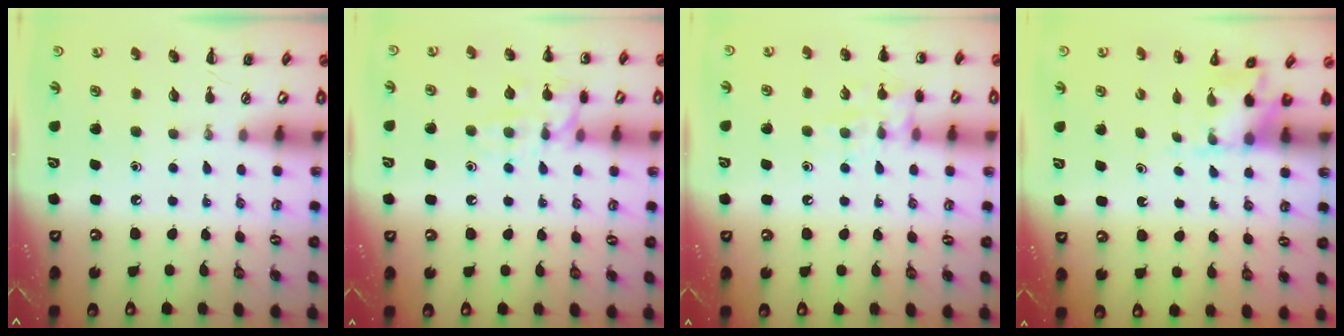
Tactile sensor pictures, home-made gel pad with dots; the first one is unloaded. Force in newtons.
{"total": 11.6, "press": 11.6, "slide": 0.4}
{"total": 10.2, "press": 10.1, "slide": 1.4}
{"total": 2.5, "press": 2.5, "slide": 0.5}